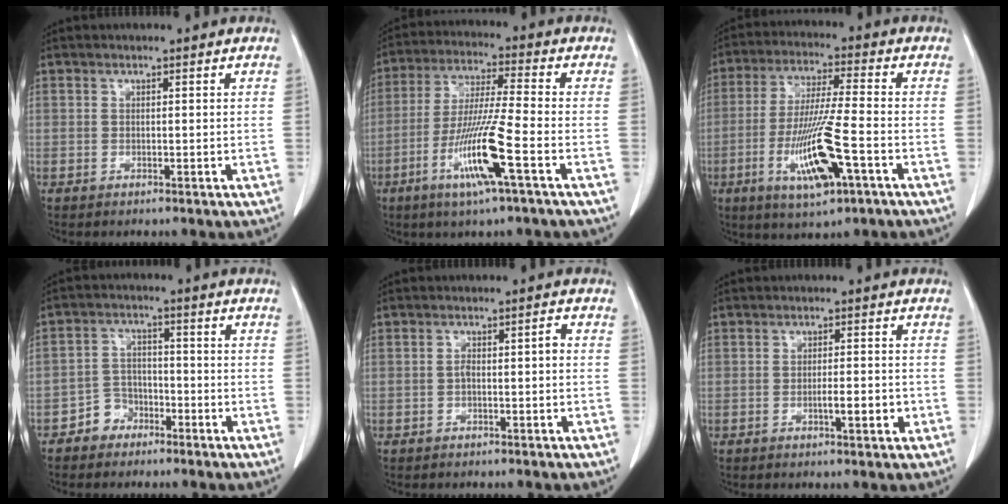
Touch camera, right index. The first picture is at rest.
{"total": 12.1, "force": [-4.8, -0.5, 11.1], "torque": [-0.223, -0.019, -0.094]}
{"total": 12.8, "force": [-4.6, 1.0, 11.9], "torque": [-0.238, -0.020, -0.081]}
{"total": 4.4, "force": [-2.9, 3.3, 0.6], "torque": [-0.002, 0.015, -0.053]}
{"total": 2.2, "force": [-0.5, 0.6, 2.1], "torque": [-0.036, 0.006, -0.006]}
{"total": 3.2, "force": [-1.0, 0.6, 3.0], "torque": [-0.051, 0.000, -0.013]}